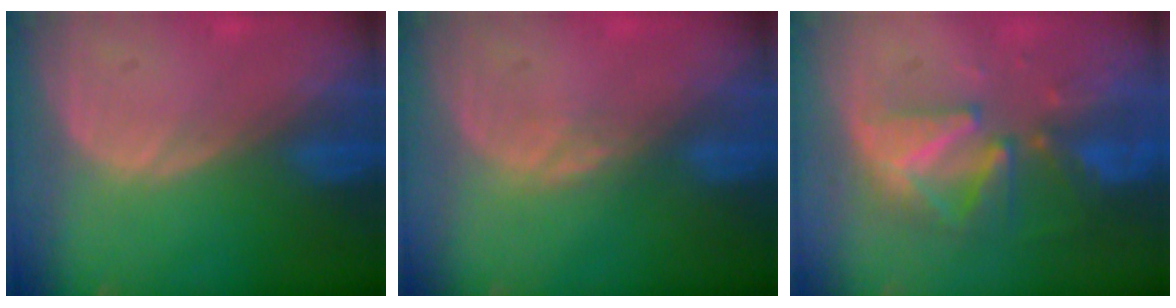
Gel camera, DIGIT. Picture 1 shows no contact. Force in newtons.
{"total": 1.4, "press": 1.4, "slide": 0.3}
{"total": 9.5, "press": 8.6, "slide": 4.0}